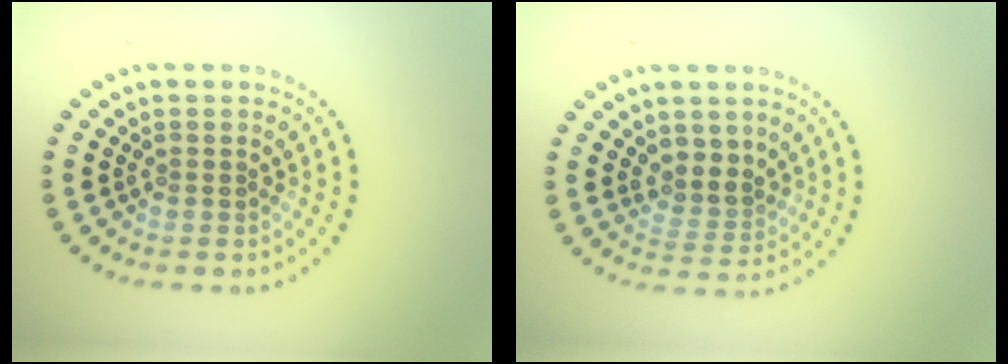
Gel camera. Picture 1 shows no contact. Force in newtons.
{"total": 2.7, "press": 2.2, "slide": 1.5}